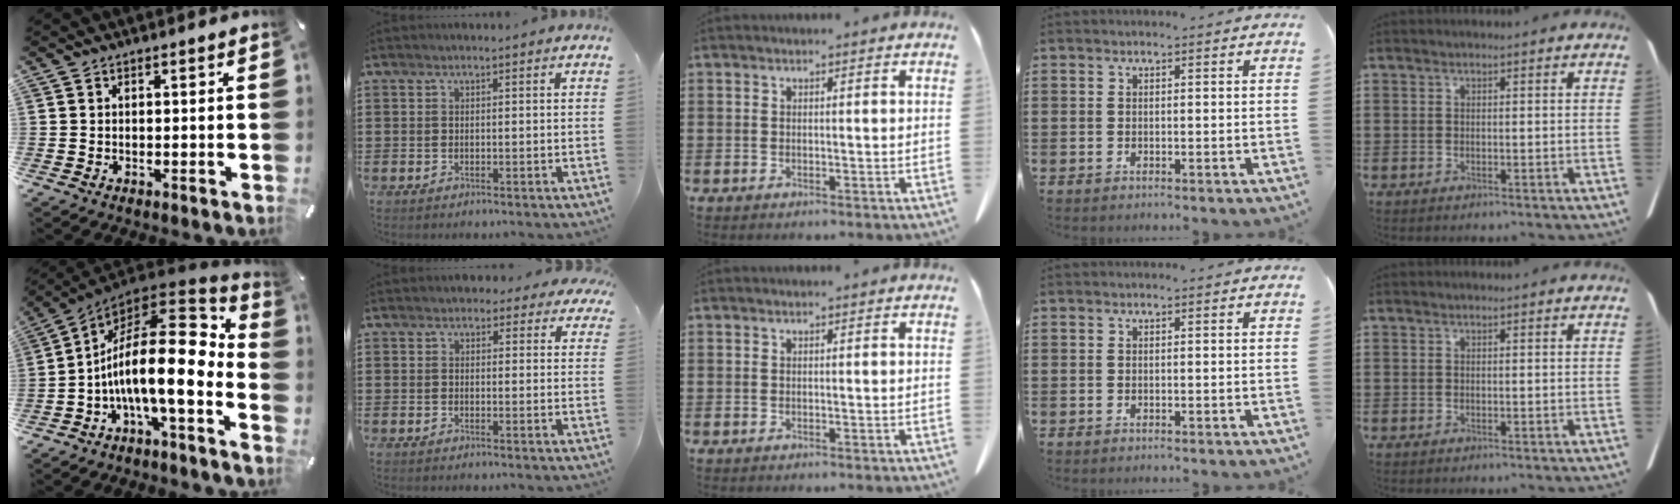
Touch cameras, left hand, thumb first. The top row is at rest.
{"thumb": {"total": 20.6, "force": [-2.2, 7.8, 19.0], "torque": [-0.340, -0.033, -0.047]}, "index": {"total": 2.7, "force": [2.3, 1.1, 0.7], "torque": [-0.007, -0.006, 0.039]}}